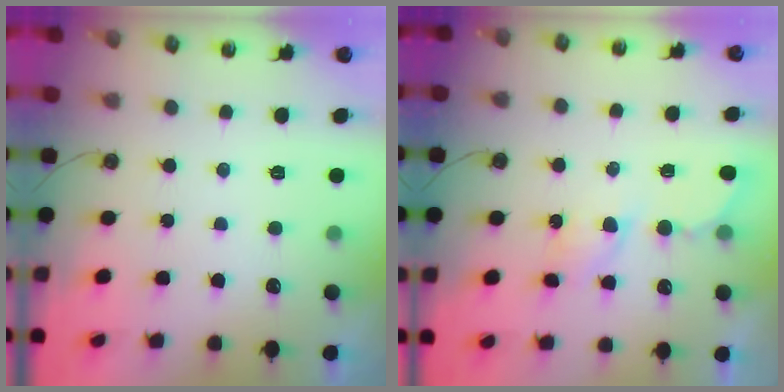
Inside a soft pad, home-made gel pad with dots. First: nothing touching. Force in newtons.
{"total": 6.2, "press": 6.2, "slide": 0.2}